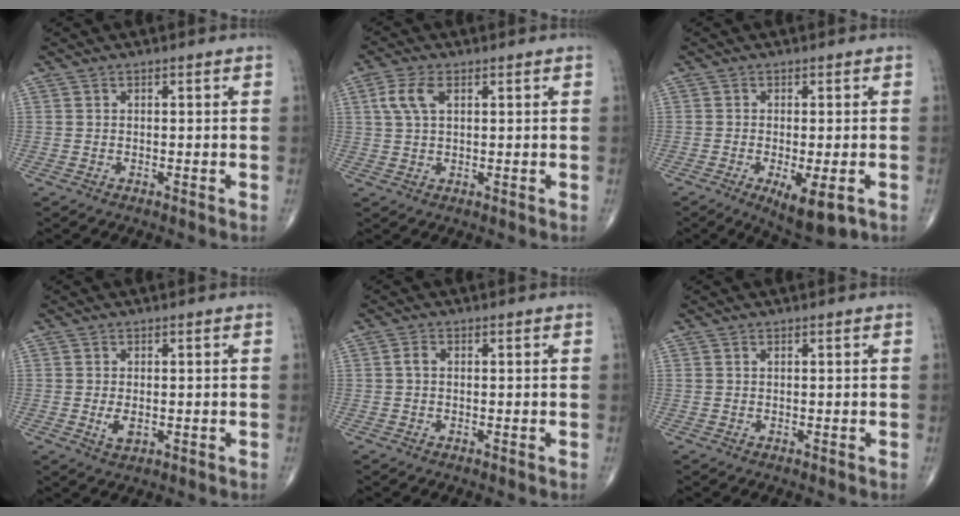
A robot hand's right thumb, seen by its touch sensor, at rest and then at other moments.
{"total": 5.0, "force": [1.7, 2.6, 4.0], "torque": [-0.094, 0.009, 0.034]}
{"total": 7.5, "force": [-3.0, 2.5, 6.5], "torque": [-0.097, -0.013, -0.039]}
{"total": 2.7, "force": [-0.4, 1.5, 2.2], "torque": [-0.040, -0.006, -0.004]}
{"total": 1.3, "force": [0.0, 0.8, 1.0], "torque": [-0.017, 0.003, -0.004]}
{"total": 0.0}